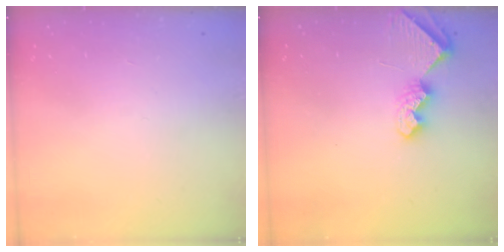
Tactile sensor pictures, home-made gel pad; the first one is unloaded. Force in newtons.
{"total": 6.9, "press": 6.9, "slide": 0.6}